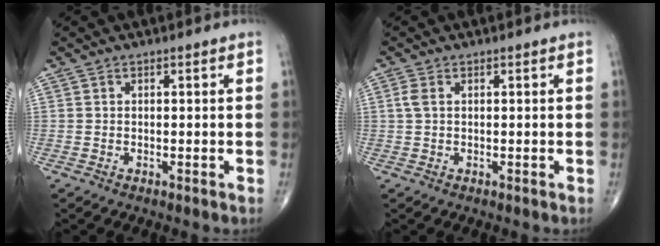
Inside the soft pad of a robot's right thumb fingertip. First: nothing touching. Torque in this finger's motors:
{"motor_torque": [-0.35, 0.30, 0.25, 0.08, 0.01]}